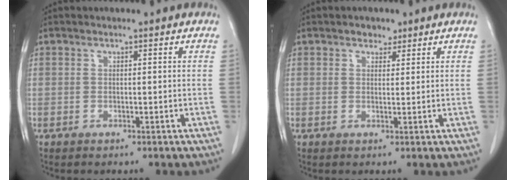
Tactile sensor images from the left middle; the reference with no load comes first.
{"total": 1.8, "force": [1.2, 1.2, 0.5], "torque": [-0.007, -0.001, 0.017]}